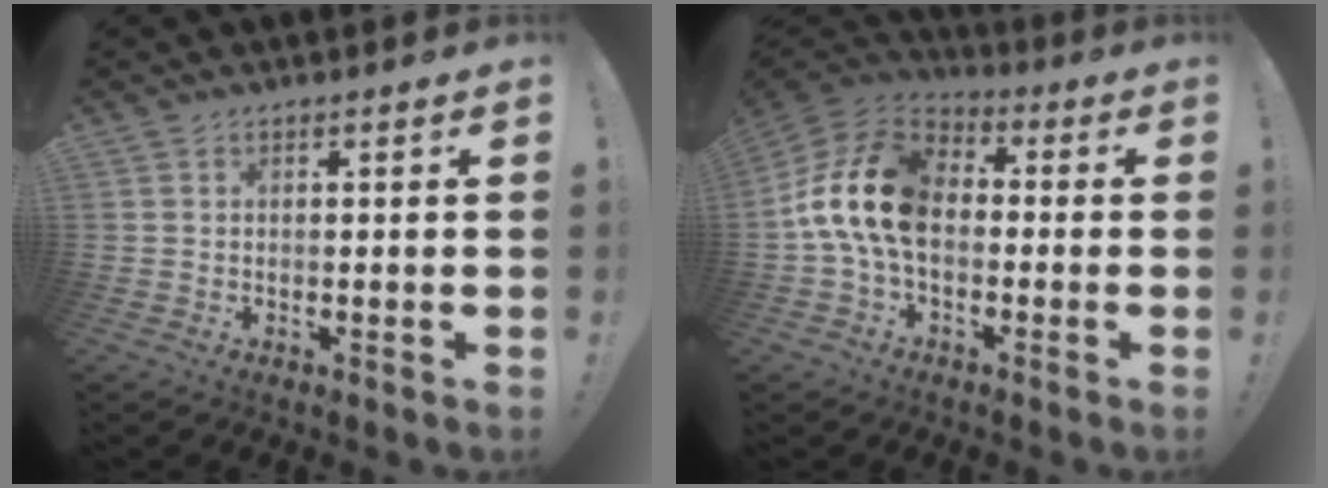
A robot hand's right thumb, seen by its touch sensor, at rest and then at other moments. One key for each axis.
{"total": 17.6, "fx": -0.5, "fy": 11.1, "fz": 13.6, "tx": -0.269, "ty": 0.025, "tz": -0.001}